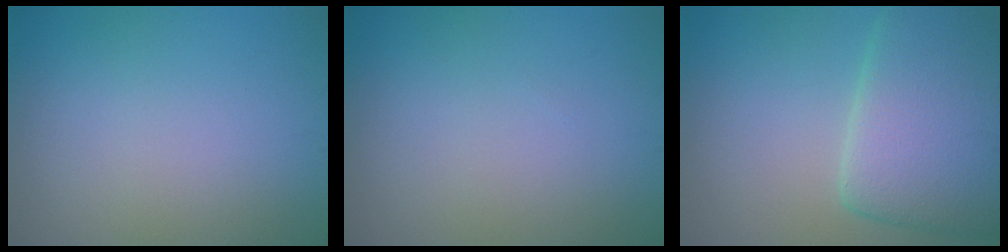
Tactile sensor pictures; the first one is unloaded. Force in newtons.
{"total": 0.0}
{"total": 7.7, "press": 7.7, "slide": 0.9}